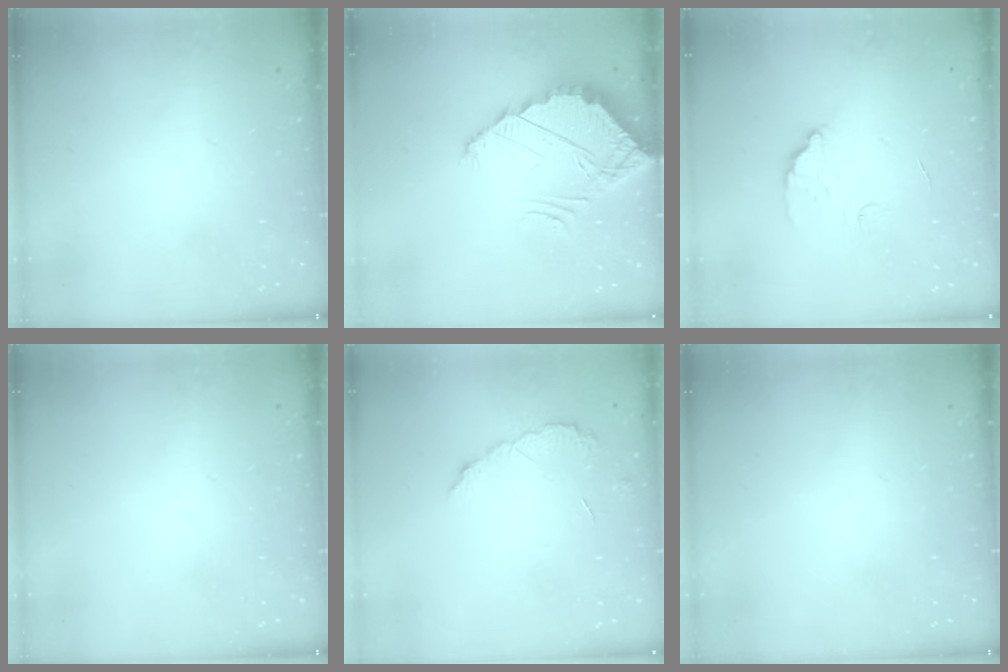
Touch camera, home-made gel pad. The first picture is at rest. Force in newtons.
{"total": 3.9, "press": 3.9, "slide": 0.3}
{"total": 3.3, "press": 3.3, "slide": 0.2}
{"total": 0.0}
{"total": 5.4, "press": 5.4, "slide": 0.5}
{"total": 0.0}